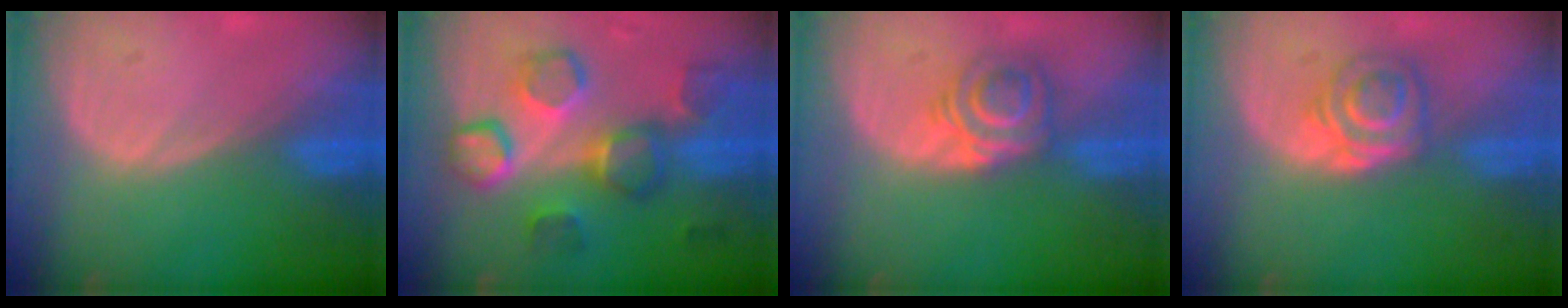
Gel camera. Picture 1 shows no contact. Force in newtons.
{"total": 9.2, "press": 9.1, "slide": 0.4}
{"total": 6.2, "press": 5.3, "slide": 3.3}
{"total": 5.3, "press": 5.0, "slide": 1.7}